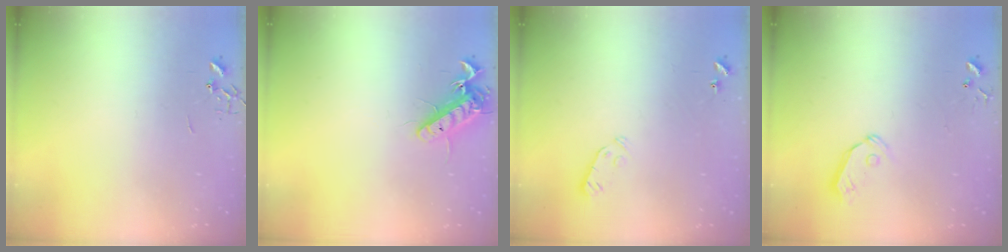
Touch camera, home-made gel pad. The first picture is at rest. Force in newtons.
{"total": 12.9, "press": 12.6, "slide": 2.5}
{"total": 3.0, "press": 2.9, "slide": 0.7}
{"total": 7.3, "press": 7.2, "slide": 0.8}